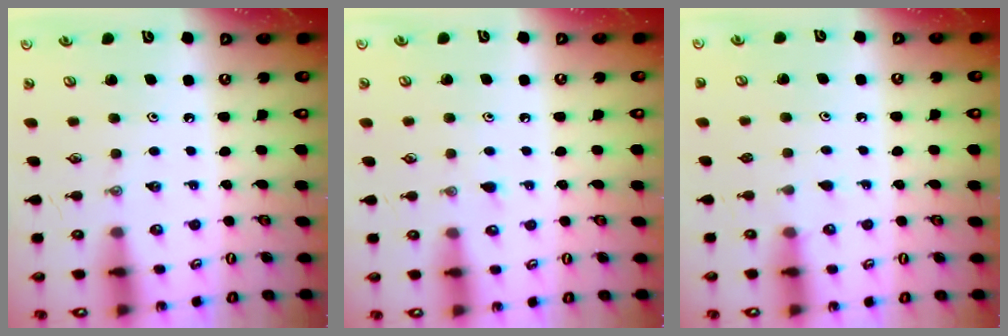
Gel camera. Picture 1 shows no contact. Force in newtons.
{"total": 4.5, "press": 4.5, "slide": 0.4}
{"total": 1.7, "press": 1.6, "slide": 0.2}